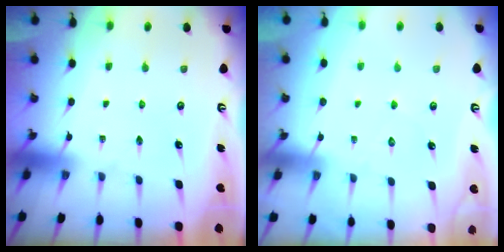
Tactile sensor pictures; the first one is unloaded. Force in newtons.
{"total": 2.9, "press": 2.8, "slide": 0.3}